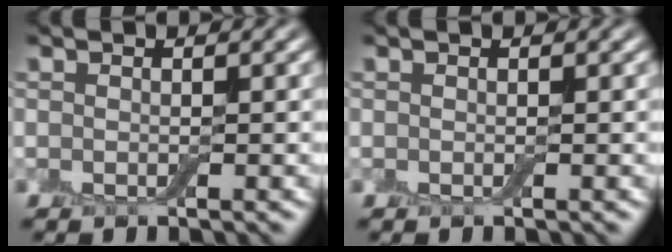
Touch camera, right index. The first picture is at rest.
{"total": 0.0}